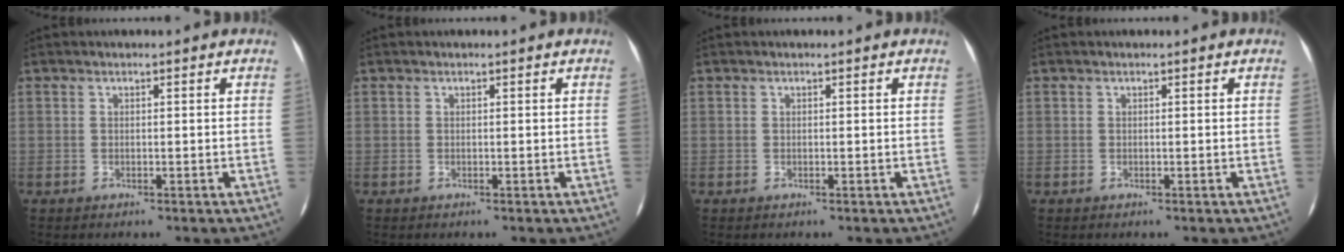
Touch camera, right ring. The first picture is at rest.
{"total": 0.0}
{"total": 0.0}
{"total": 0.0}